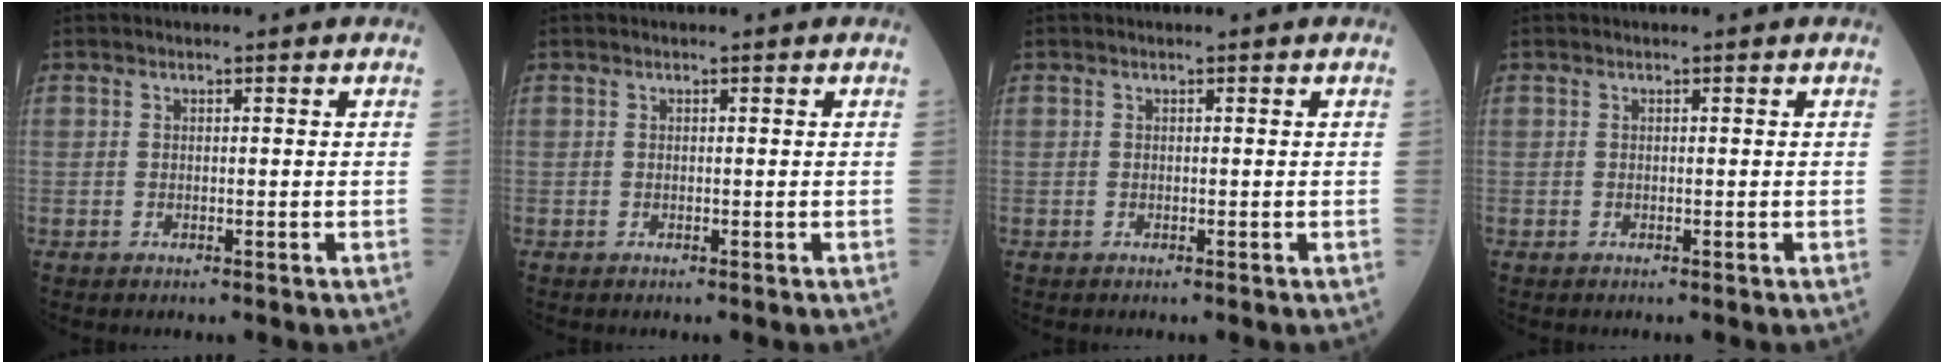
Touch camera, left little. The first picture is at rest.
{"total": 0.0}
{"total": 0.0}
{"total": 0.0}